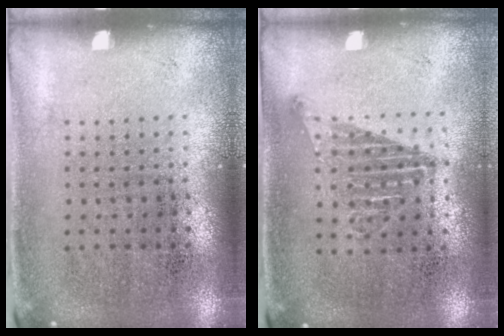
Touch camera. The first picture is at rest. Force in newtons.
{"total": 1.2, "press": 1.0, "slide": 0.6}